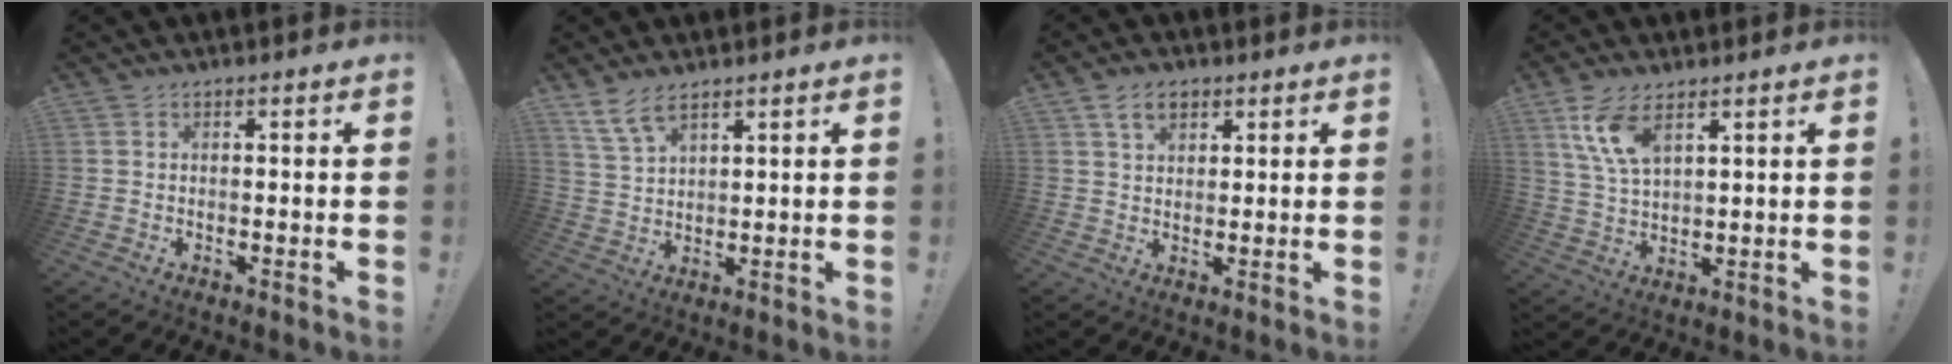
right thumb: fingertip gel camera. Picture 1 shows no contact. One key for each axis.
{"total": 7.3, "fx": 5.3, "fy": 3.0, "fz": 4.0, "tx": -0.079, "ty": -0.021, "tz": 0.103}
{"total": 6.3, "fx": 3.3, "fy": 4.0, "fz": 3.6, "tx": -0.062, "ty": -0.001, "tz": 0.063}
{"total": 9.9, "fx": 5.9, "fy": 4.1, "fz": 6.8, "tx": -0.135, "ty": -0.020, "tz": 0.109}